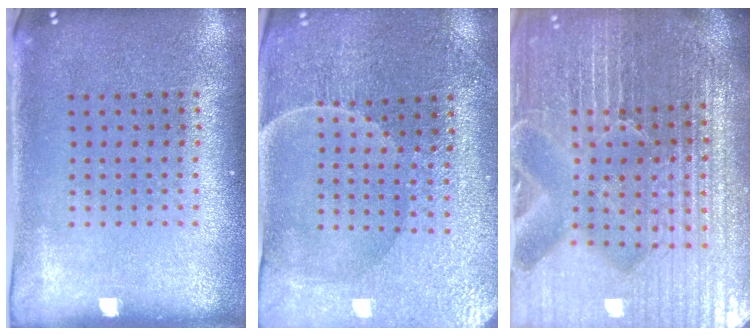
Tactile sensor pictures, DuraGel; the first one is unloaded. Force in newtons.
{"total": 1.9, "press": 1.9, "slide": 0.2}
{"total": 6.9, "press": 6.1, "slide": 3.3}